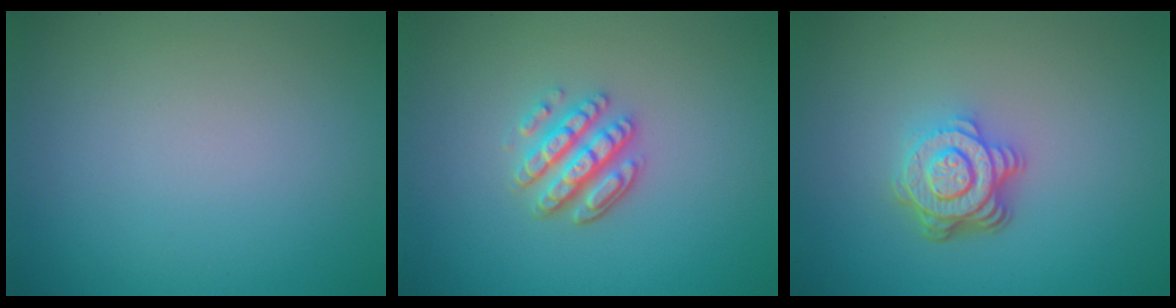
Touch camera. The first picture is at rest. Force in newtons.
{"total": 3.5, "press": 3.0, "slide": 1.7}
{"total": 4.6, "press": 3.3, "slide": 3.2}